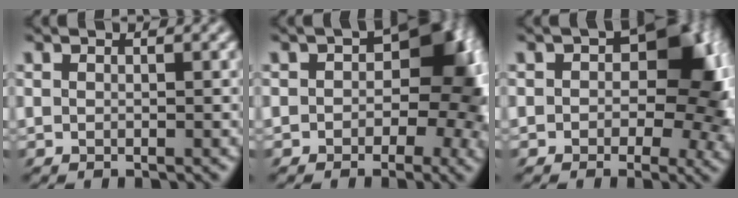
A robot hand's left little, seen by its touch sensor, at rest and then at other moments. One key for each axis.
{"total": 11.8, "fx": -0.3, "fy": 7.6, "fz": 9.0, "tx": -0.124, "ty": -0.025, "tz": -0.008}
{"total": 12.4, "fx": 0.9, "fy": 8.2, "fz": 9.3, "tx": -0.130, "ty": -0.019, "tz": 0.016}